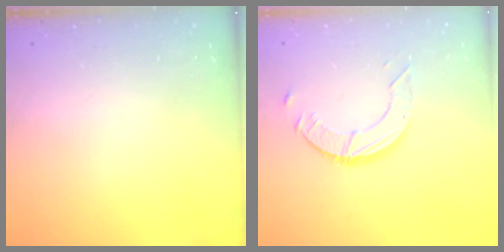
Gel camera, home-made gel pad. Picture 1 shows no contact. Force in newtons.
{"total": 6.0, "press": 6.0, "slide": 0.5}